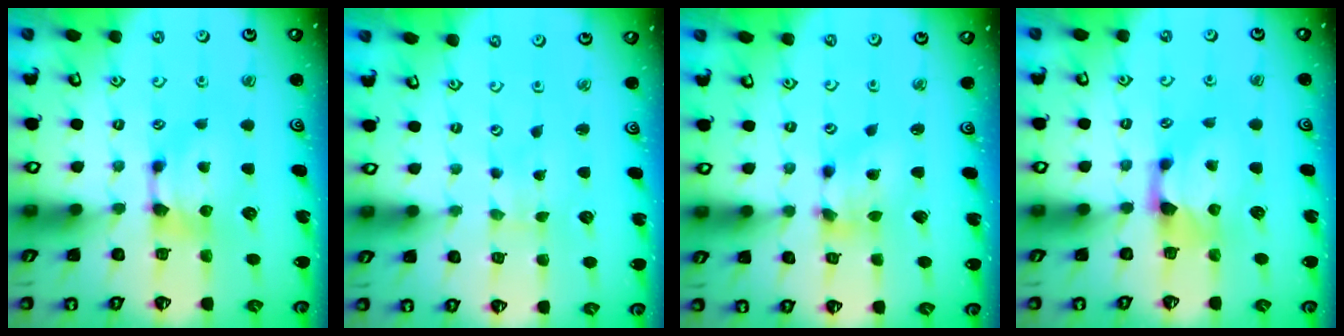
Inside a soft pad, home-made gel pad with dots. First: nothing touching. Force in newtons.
{"total": 5.4, "press": 5.4, "slide": 0.2}
{"total": 3.2, "press": 2.8, "slide": 1.6}
{"total": 1.2, "press": 0.2, "slide": 1.2}